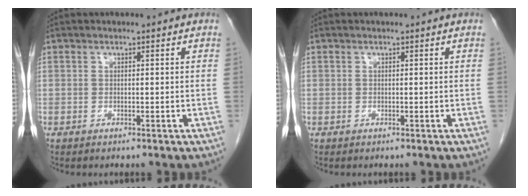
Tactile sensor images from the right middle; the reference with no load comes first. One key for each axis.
{"total": 0.0}